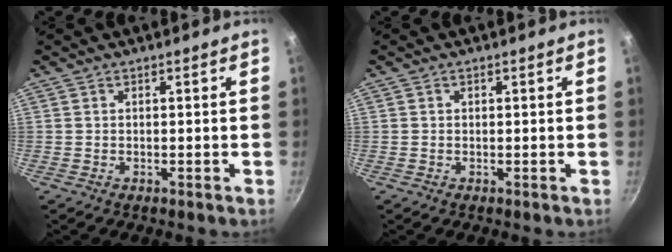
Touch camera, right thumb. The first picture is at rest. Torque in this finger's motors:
{"motor_torque": [-0.24, -0.04, -0.17, 0.12, 0.04]}